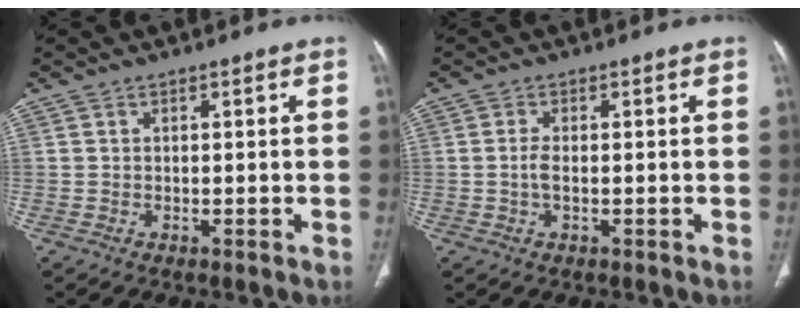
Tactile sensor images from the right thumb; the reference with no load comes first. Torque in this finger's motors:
{"motor_torque": [-0.11, 0.16, 0.31, 0.30, -0.01]}